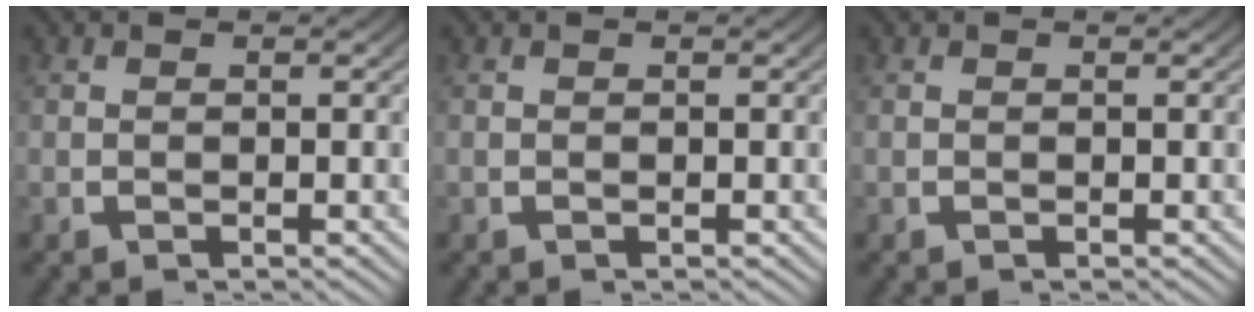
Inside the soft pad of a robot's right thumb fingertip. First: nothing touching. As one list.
[{"total": 0.0}, {"total": 0.0}]